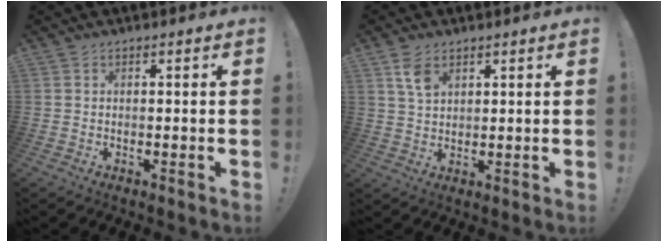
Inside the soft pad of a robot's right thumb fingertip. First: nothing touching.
{"total": 5.3, "force": [3.0, 3.0, 3.3], "torque": [-0.055, -0.012, 0.055]}